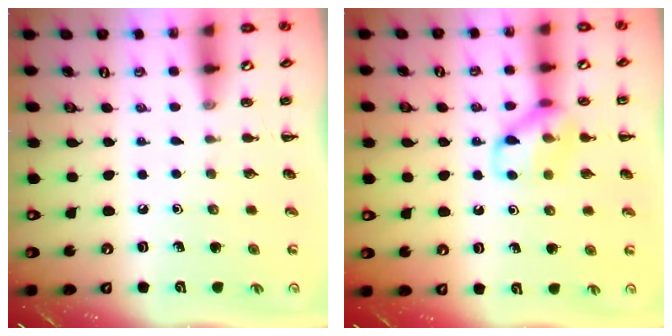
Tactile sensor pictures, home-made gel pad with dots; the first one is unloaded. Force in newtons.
{"total": 11.9, "press": 11.8, "slide": 1.5}